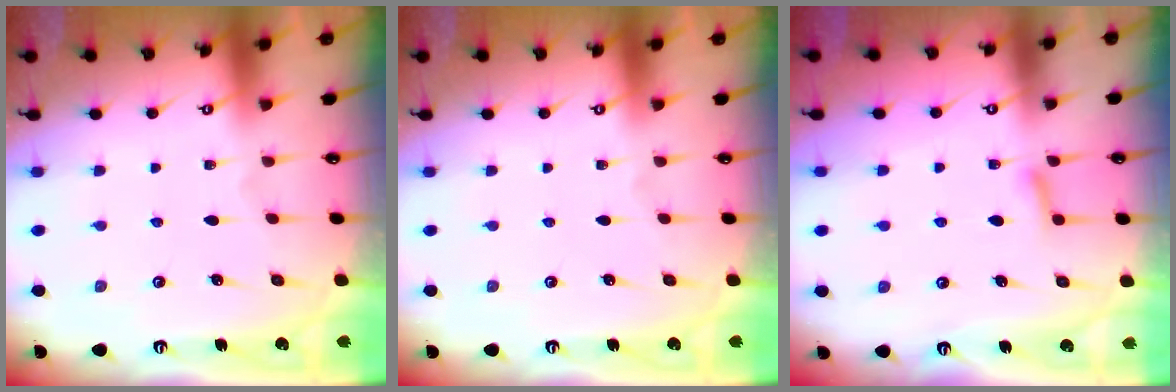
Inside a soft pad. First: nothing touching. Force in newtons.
{"total": 0.0}
{"total": 5.9, "press": 5.9, "slide": 0.7}